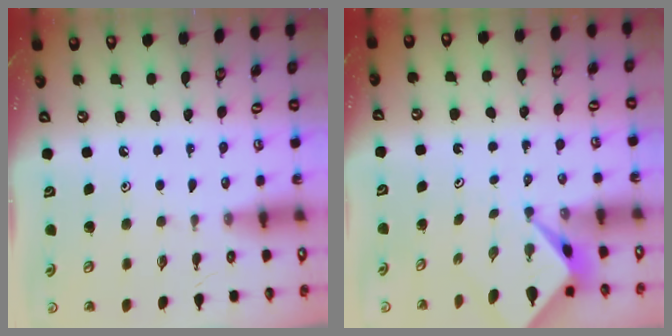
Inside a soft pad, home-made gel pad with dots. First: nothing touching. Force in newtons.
{"total": 2.2, "press": 2.2, "slide": 0.3}